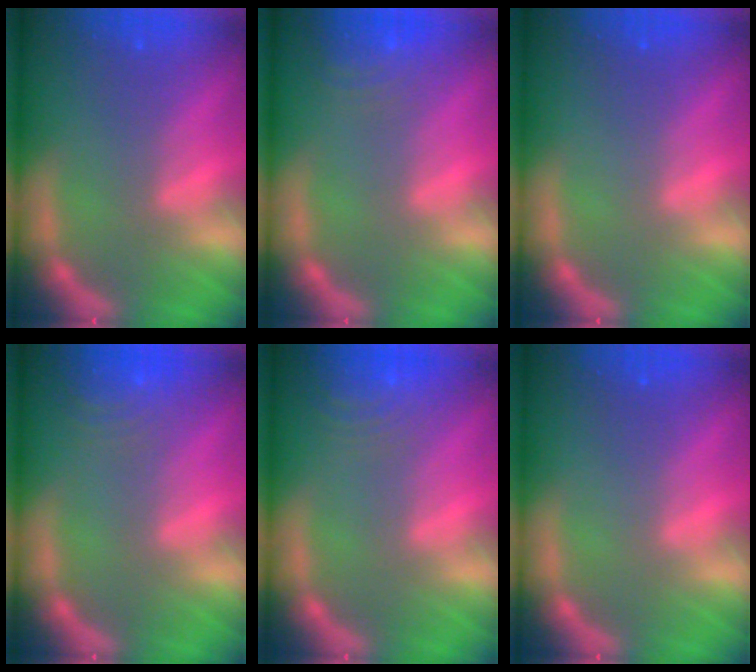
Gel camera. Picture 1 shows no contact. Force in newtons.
{"total": 5.6}
{"total": 0.0}
{"total": 6.0}
{"total": 7.5}
{"total": 0.0}